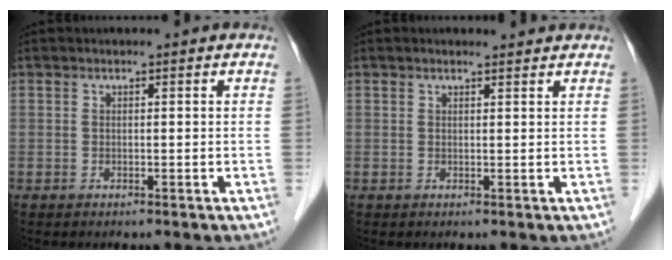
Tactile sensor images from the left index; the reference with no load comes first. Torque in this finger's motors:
{"motor_torque": [0.43, -0.48, 0.10, 0.01]}